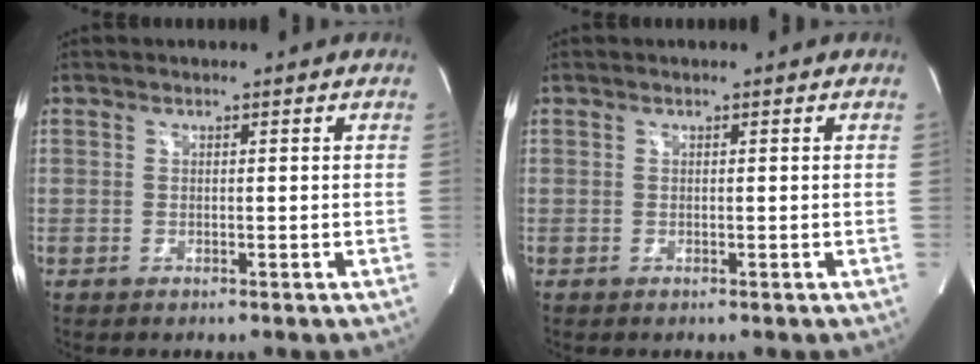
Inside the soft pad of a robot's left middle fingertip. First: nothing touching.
{"total": 0.0}